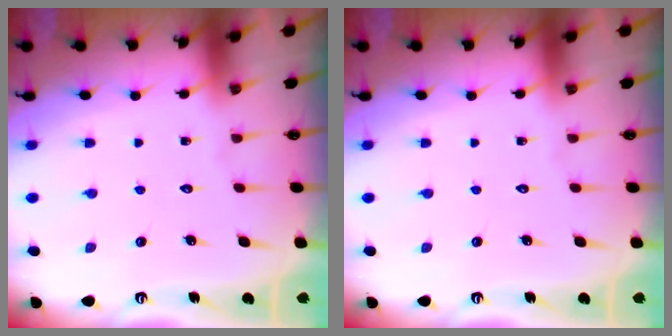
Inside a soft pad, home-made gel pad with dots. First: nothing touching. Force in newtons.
{"total": 0.0}